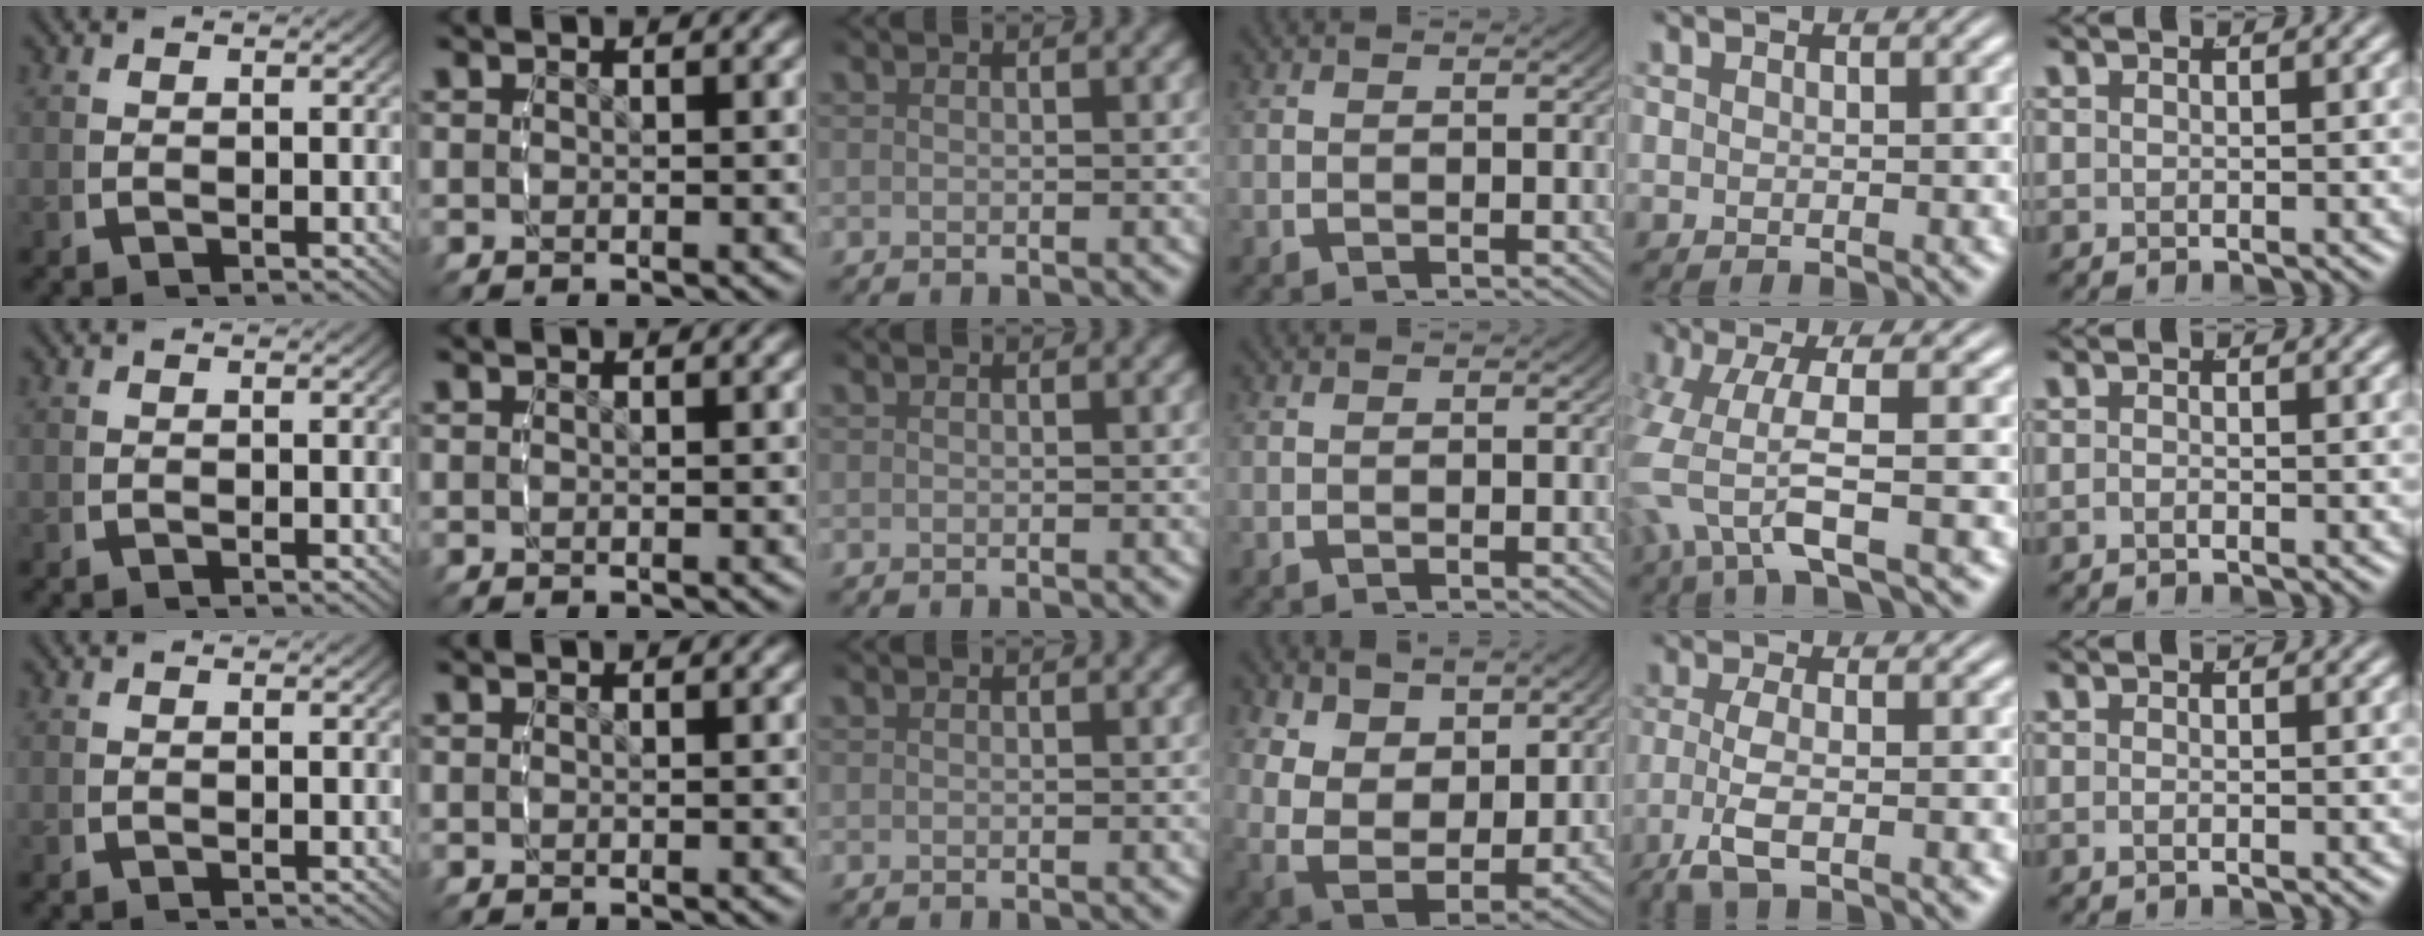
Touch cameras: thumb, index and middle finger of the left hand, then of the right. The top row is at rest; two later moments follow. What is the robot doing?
{"motion": "lift_and_place", "object": "sponge"}